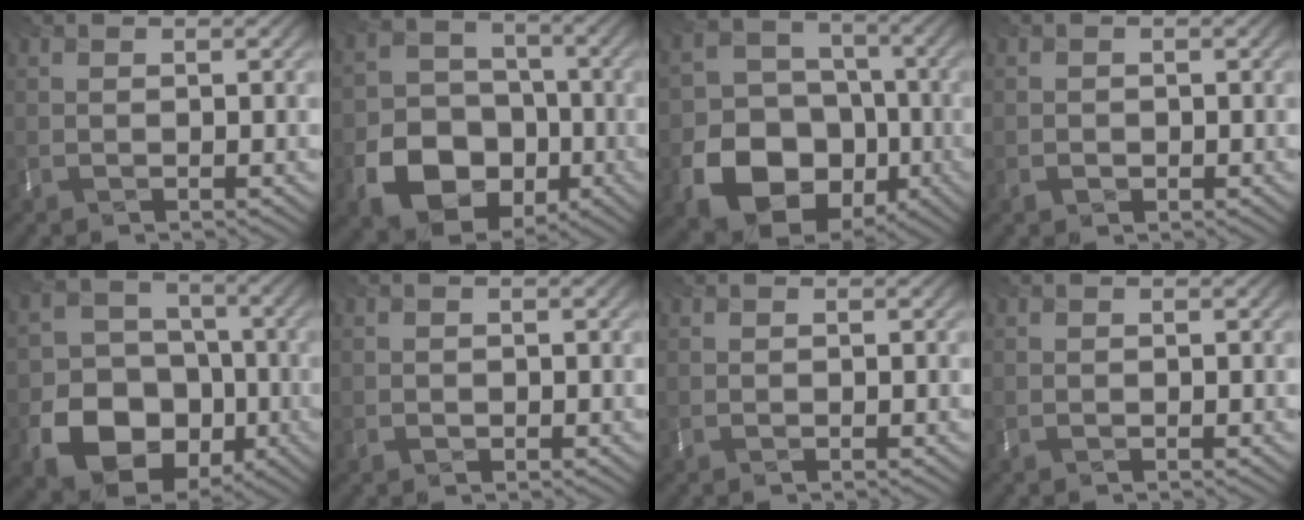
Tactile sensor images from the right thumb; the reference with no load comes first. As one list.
[{"total": 11.1, "force": [-5.7, 8.4, 4.6], "torque": [-0.083, -0.045, -0.133]}, {"total": 14.5, "force": [-6.8, 11.4, 5.7], "torque": [-0.091, -0.064, -0.153]}, {"total": 0.8, "force": [-0.5, 0.5, -0.5], "torque": [0.011, -0.008, -0.014]}, {"total": 12.9, "force": [-6.1, 10.2, 5.0], "torque": [-0.079, -0.060, -0.146]}, {"total": 0.5, "force": [-0.2, 0.3, -0.4], "torque": [0.008, -0.003, -0.006]}, {"total": 0.0}, {"total": 0.0}]